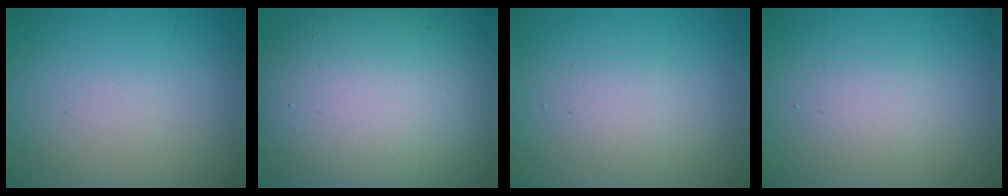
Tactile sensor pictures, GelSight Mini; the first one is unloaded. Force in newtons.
{"total": 15.8, "press": 15.8, "slide": 1.0}
{"total": 1.9, "press": 1.9, "slide": 0.0}
{"total": 1.8, "press": 1.8, "slide": 0.1}